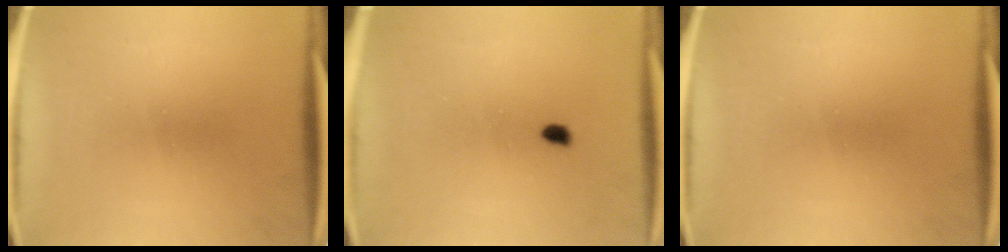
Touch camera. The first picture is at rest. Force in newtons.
{"total": 0.8}
{"total": 0.0}